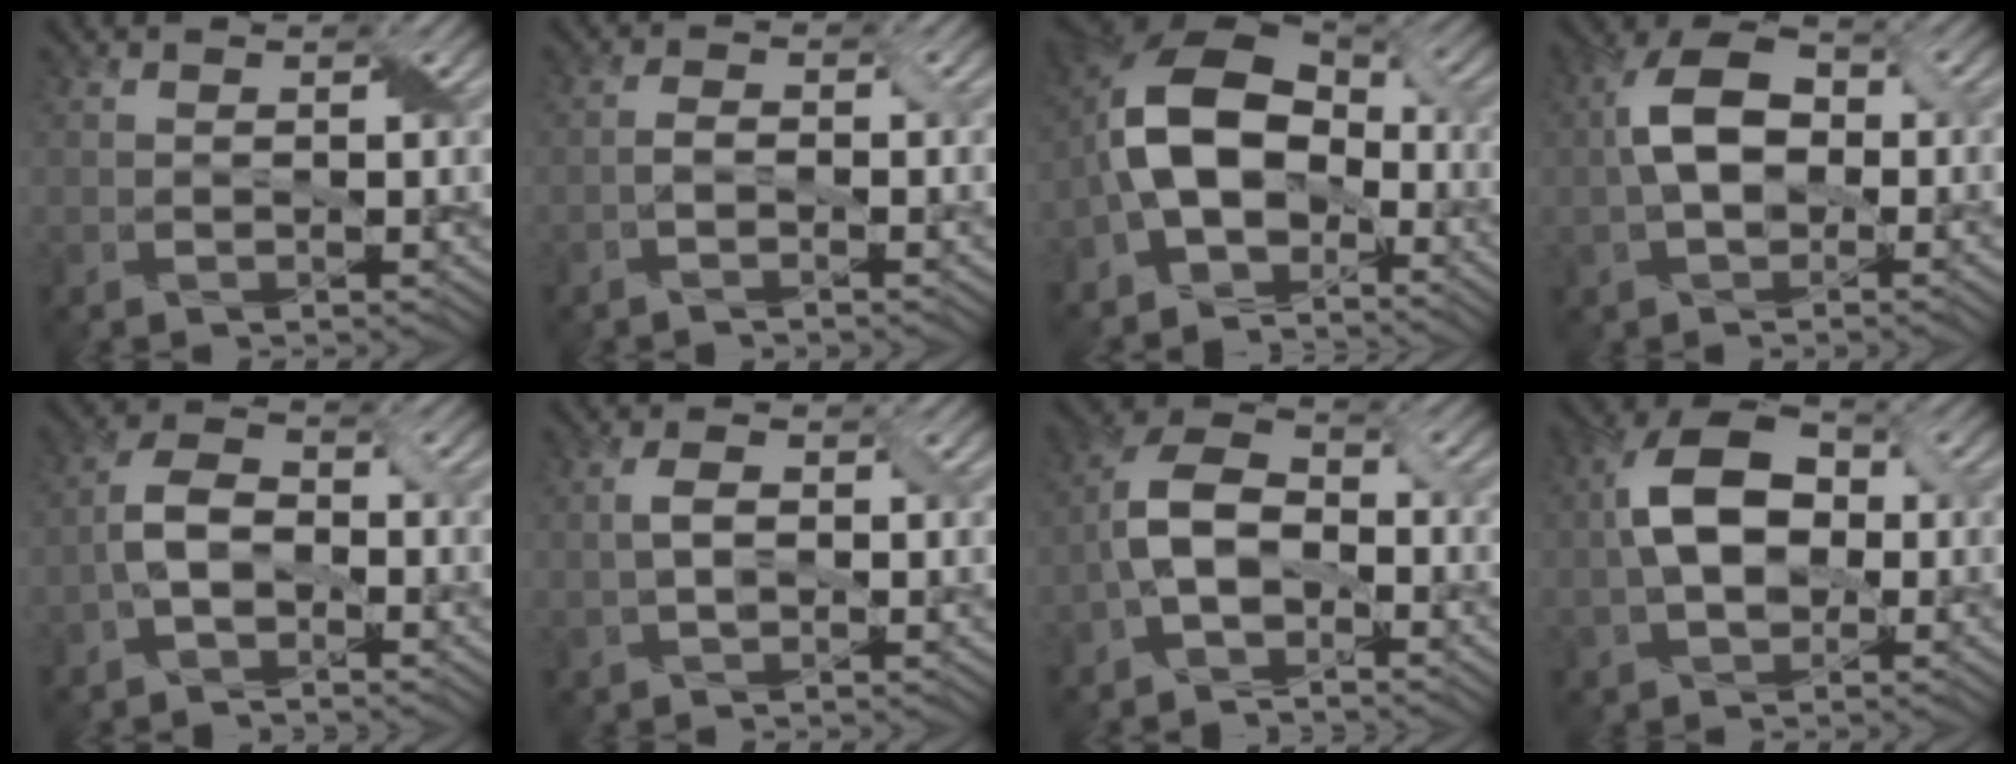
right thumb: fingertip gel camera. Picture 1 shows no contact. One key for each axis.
{"total": 2.0, "fx": -1.0, "fy": 0.6, "fz": 1.6, "tx": -0.033, "ty": 0.007, "tz": -0.023}
{"total": 13.4, "fx": -4.0, "fy": 8.8, "fz": 9.3, "tx": -0.181, "ty": 0.003, "tz": -0.090}
{"total": 8.7, "fx": -0.8, "fy": 5.1, "fz": 7.1, "tx": -0.148, "ty": 0.013, "tz": -0.025}
{"total": 5.1, "fx": -2.2, "fy": 2.9, "fz": 3.6, "tx": -0.073, "ty": 0.012, "tz": -0.051}
{"total": 3.2, "fx": -0.2, "fy": 1.7, "fz": 2.7, "tx": -0.062, "ty": 0.007, "tz": -0.005}
{"total": 7.6, "fx": -2.8, "fy": 4.4, "fz": 5.6, "tx": -0.117, "ty": 0.013, "tz": -0.068}
{"total": 9.8, "fx": -0.3, "fy": 6.1, "fz": 7.7, "tx": -0.165, "ty": 0.015, "tz": -0.017}